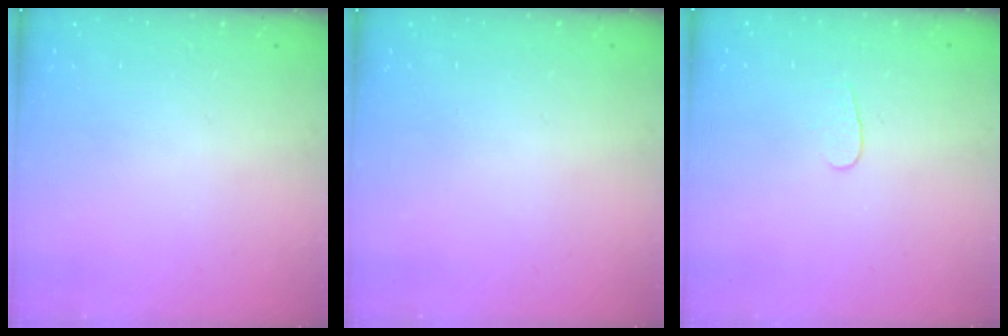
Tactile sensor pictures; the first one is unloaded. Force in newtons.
{"total": 0.0}
{"total": 3.8, "press": 3.8, "slide": 0.3}